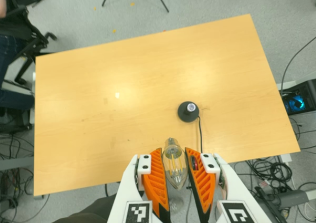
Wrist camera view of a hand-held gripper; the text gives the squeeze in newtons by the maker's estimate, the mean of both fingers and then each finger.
{"total": 12.8, "left": 14.3, "right": 11.3}